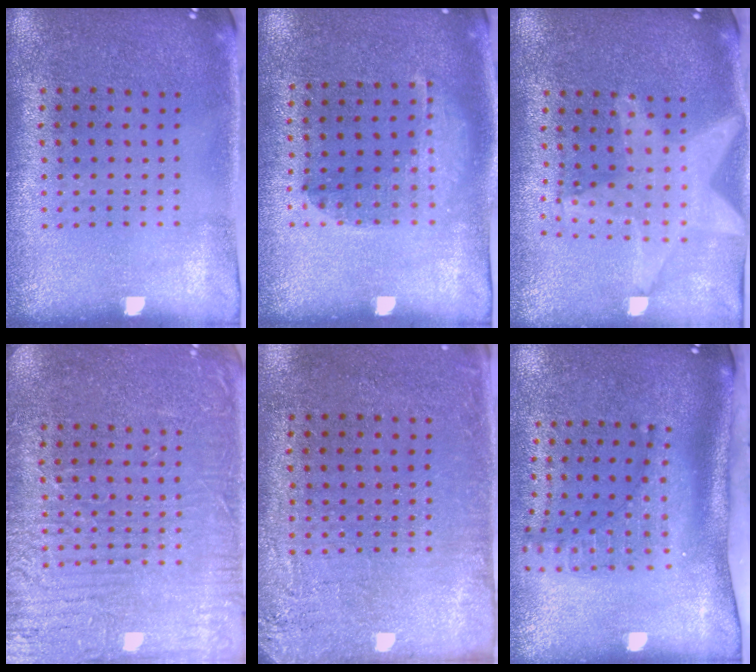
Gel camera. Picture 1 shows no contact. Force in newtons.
{"total": 1.1, "press": 1.0, "slide": 0.2}
{"total": 1.8, "press": 1.6, "slide": 0.8}
{"total": 5.8, "press": 5.7, "slide": 0.8}
{"total": 2.7, "press": 2.3, "slide": 1.4}
{"total": 2.0, "press": 1.5, "slide": 1.3}